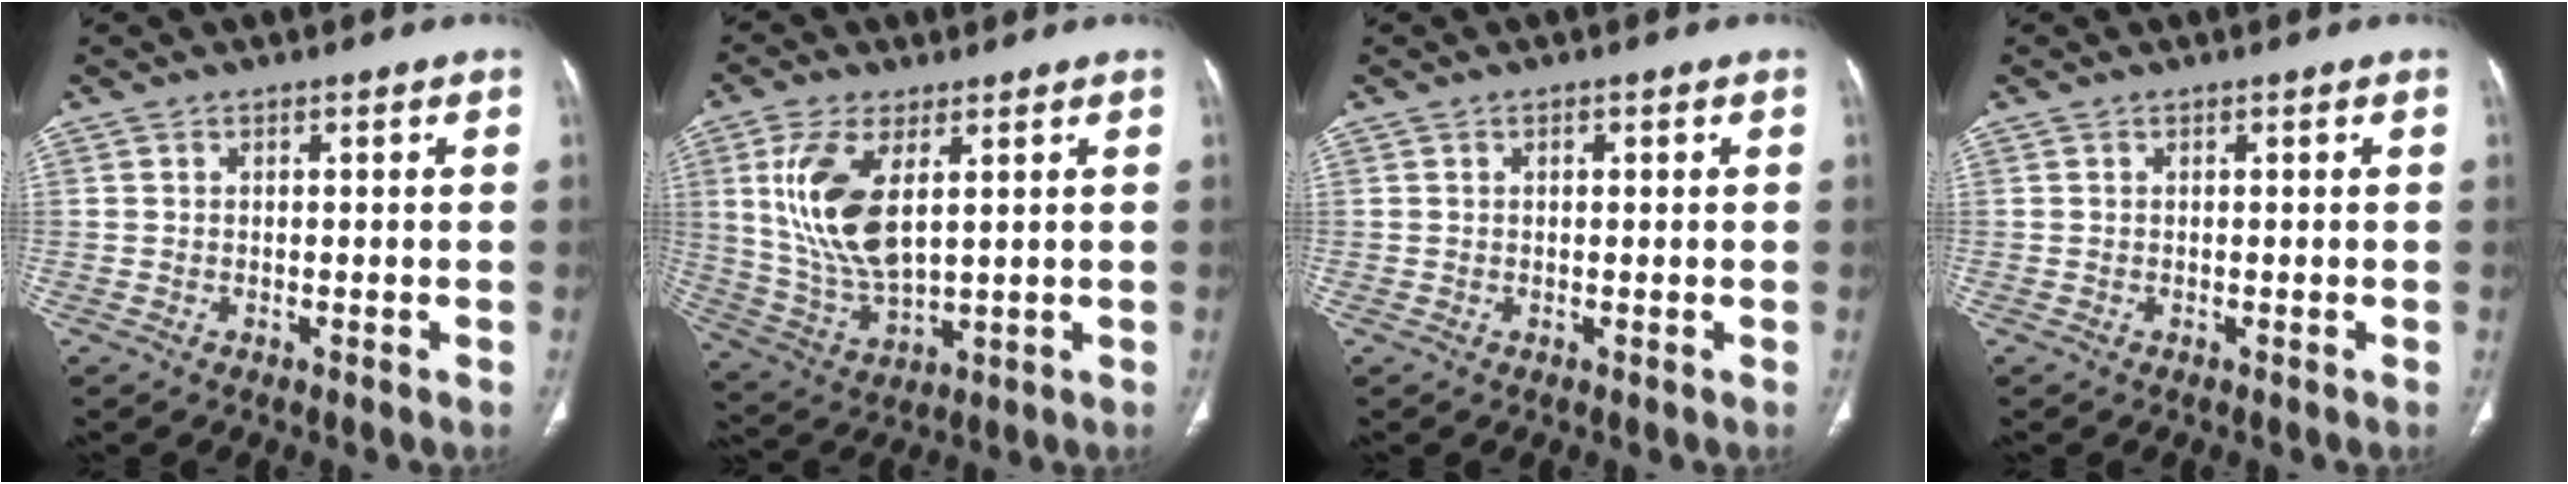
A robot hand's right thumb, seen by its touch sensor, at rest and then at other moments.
{"total": 13.9, "force": [4.0, 6.4, 11.7], "torque": [-0.246, -0.018, 0.091]}
{"total": 0.8, "force": [0.3, 0.4, 0.6], "torque": [-0.012, 0.002, 0.006]}
{"total": 0.0}